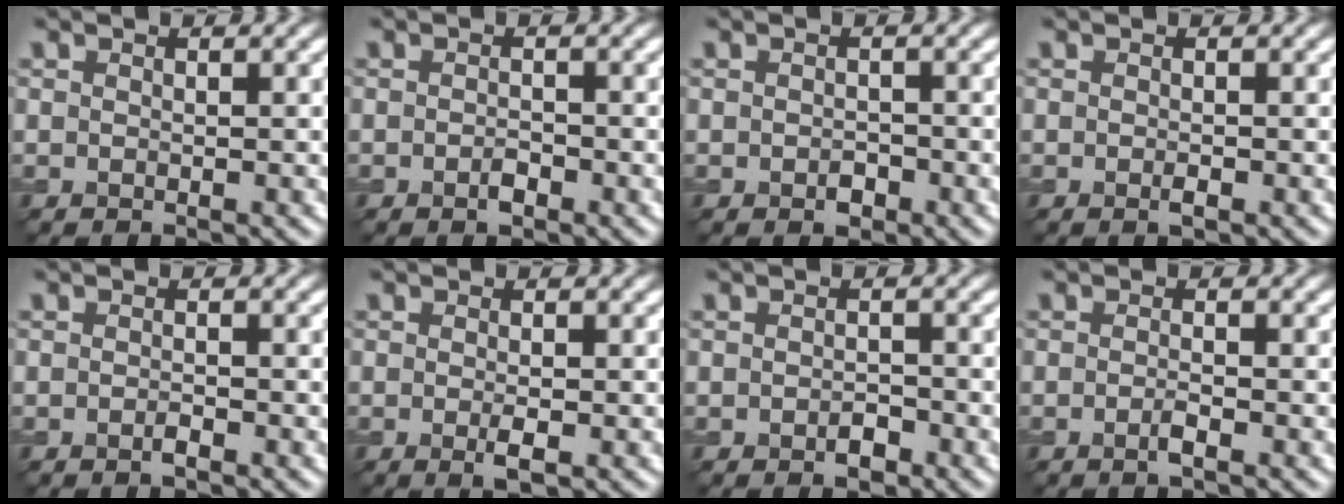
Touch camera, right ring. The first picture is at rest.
{"total": 1.1, "force": [-0.6, 0.5, 0.8], "torque": [-0.016, -0.001, -0.011]}
{"total": 1.2, "force": [-0.5, 0.8, 0.7], "torque": [-0.012, -0.002, -0.009]}
{"total": 0.8, "force": [-0.3, 0.2, 0.7], "torque": [-0.013, -0.002, -0.005]}
{"total": 0.8, "force": [-0.5, 0.1, 0.6], "torque": [-0.012, 0.000, -0.009]}
{"total": 1.5, "force": [-0.4, 0.3, 1.4], "torque": [-0.026, -0.005, -0.007]}
{"total": 1.3, "force": [-0.7, 0.7, 0.9], "torque": [-0.015, -0.001, -0.012]}
{"total": 1.2, "force": [-0.5, 0.2, 1.0], "torque": [-0.019, -0.001, -0.012]}